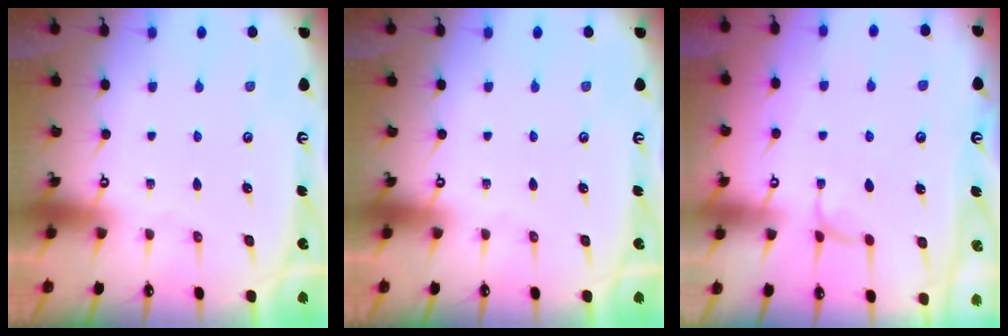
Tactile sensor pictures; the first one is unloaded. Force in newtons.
{"total": 0.0}
{"total": 1.9, "press": 1.8, "slide": 0.5}